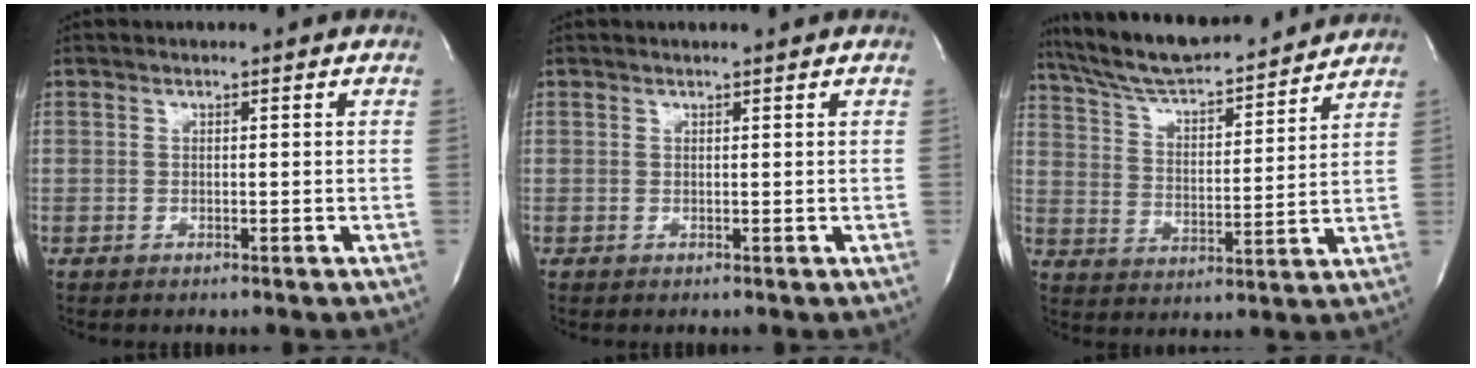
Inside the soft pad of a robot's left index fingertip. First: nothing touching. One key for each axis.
{"total": 1.7, "fx": 1.6, "fy": -0.2, "fz": 0.6, "tx": -0.009, "ty": 0.006, "tz": 0.021}
{"total": 18.8, "fx": 17.1, "fy": 2.4, "fz": 7.3, "tx": -0.127, "ty": 0.018, "tz": 0.271}